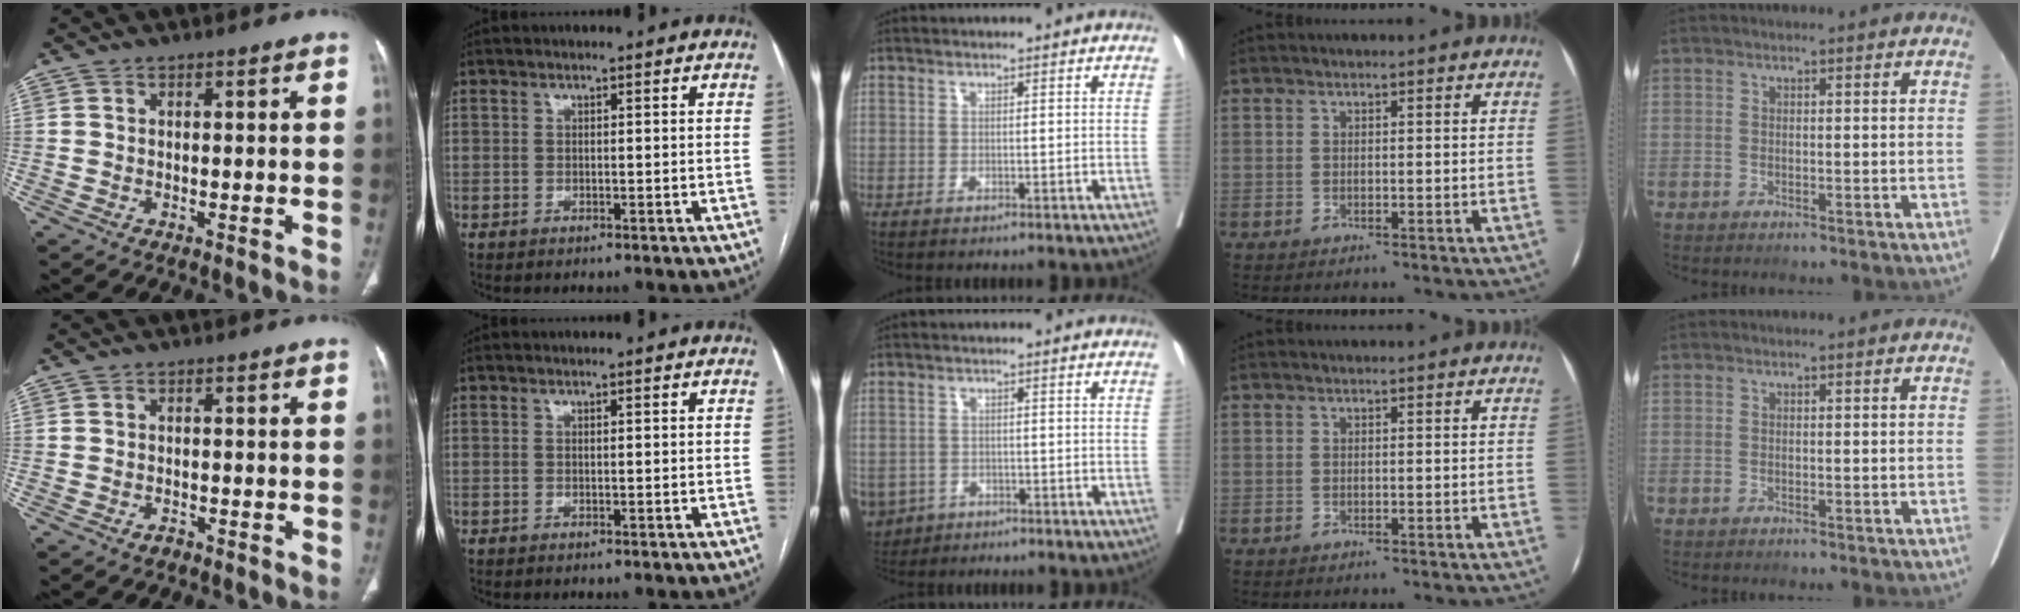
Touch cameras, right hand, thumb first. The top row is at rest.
{"thumb": {"total": 1.2, "force": [-0.9, 0.7, 0.4], "torque": [-0.008, 0.003, -0.015]}, "middle": {"total": 6.9, "force": [-3.4, 5.7, 2.1], "torque": [-0.059, -0.003, -0.049]}}